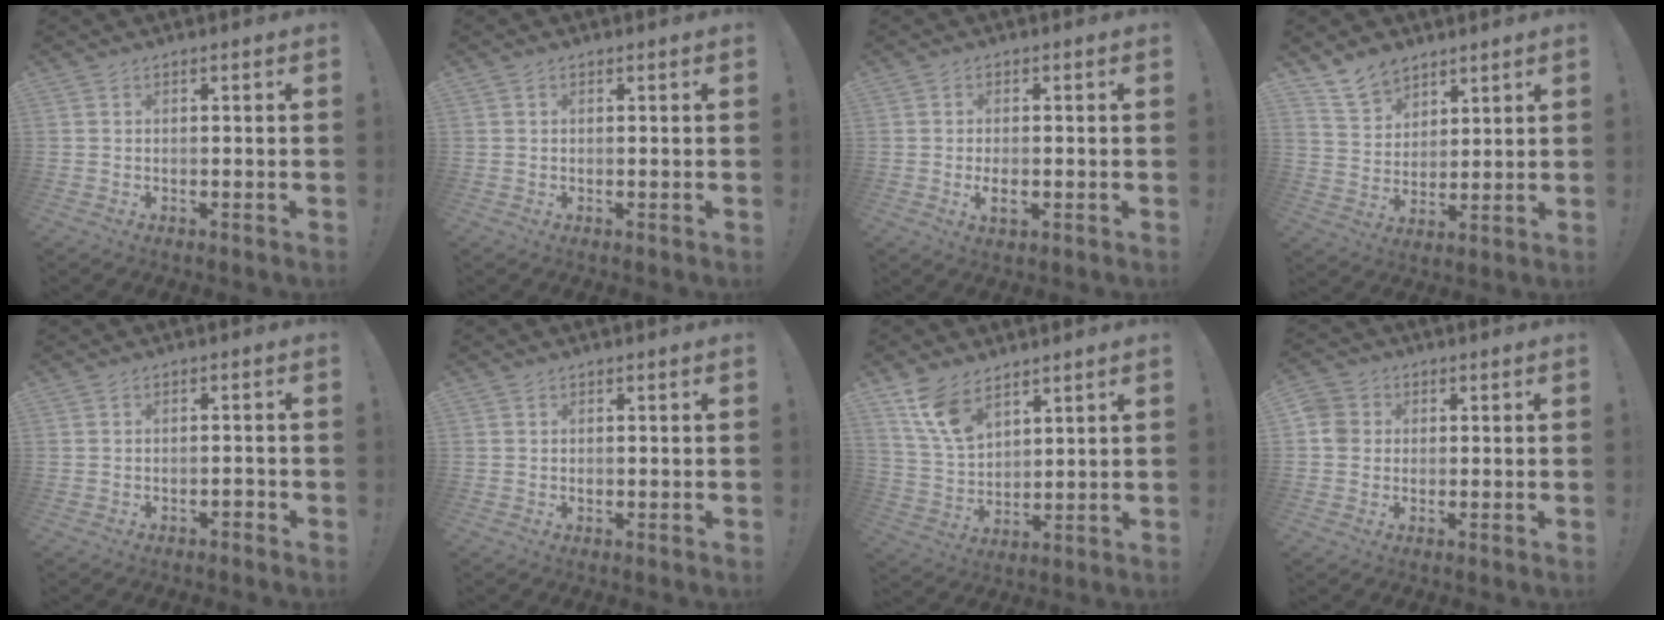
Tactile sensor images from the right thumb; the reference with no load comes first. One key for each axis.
{"total": 0.5, "fx": 0.2, "fy": 0.4, "fz": 0.1, "tx": 0.005, "ty": -0.001, "tz": 0.003}
{"total": 3.6, "fx": -0.8, "fy": 1.7, "fz": 3.0, "tx": -0.054, "ty": 0.004, "tz": -0.015}
{"total": 10.2, "fx": 8.0, "fy": 6.0, "fz": 2.3, "tx": -0.033, "ty": -0.053, "tz": 0.156}
{"total": 1.8, "fx": -1.4, "fy": 0.6, "fz": 1.0, "tx": -0.019, "ty": 0.003, "tz": -0.023}
{"total": 0.5, "fx": -0.2, "fy": 0.5, "fz": 0.1, "tx": 0.001, "ty": 0.001, "tz": -0.004}
{"total": 11.2, "fx": 7.7, "fy": 5.9, "fz": 5.5, "tx": -0.099, "ty": -0.041, "tz": 0.151}
{"total": 5.1, "fx": 0.4, "fy": 4.8, "fz": 1.7, "tx": -0.031, "ty": 0.012, "tz": 0.008}